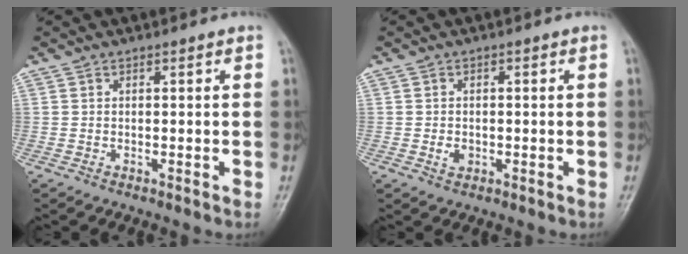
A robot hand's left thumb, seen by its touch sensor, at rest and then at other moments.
{"total": 2.1, "force": [-0.5, 1.7, 1.2], "torque": [-0.014, 0.002, -0.006]}